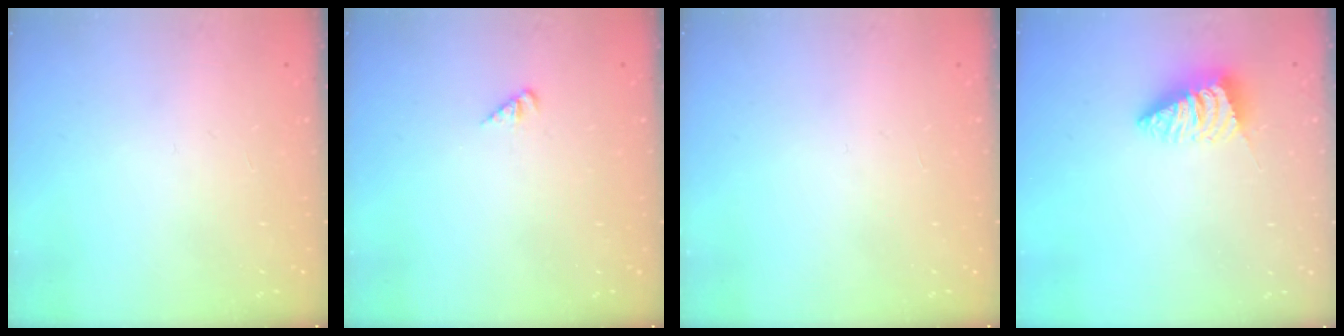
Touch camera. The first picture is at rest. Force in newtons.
{"total": 1.8, "press": 1.8, "slide": 0.3}
{"total": 0.0}
{"total": 2.8, "press": 2.8, "slide": 0.2}